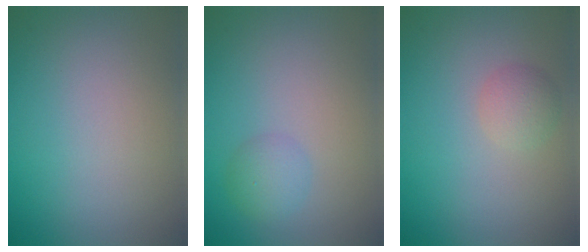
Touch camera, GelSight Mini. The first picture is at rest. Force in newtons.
{"total": 1.9, "press": 1.9, "slide": 0.1}
{"total": 1.8, "press": 1.8, "slide": 0.1}